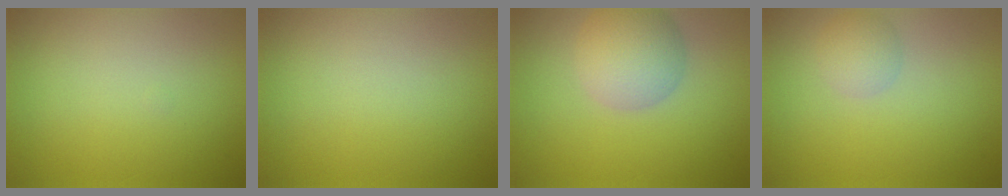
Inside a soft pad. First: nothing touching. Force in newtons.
{"total": 0.0}
{"total": 4.8, "press": 4.8, "slide": 0.2}
{"total": 1.9, "press": 1.9, "slide": 0.1}